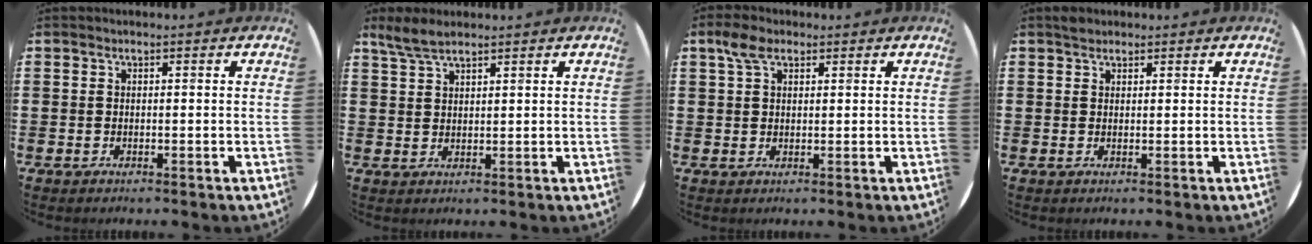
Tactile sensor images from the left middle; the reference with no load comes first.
{"total": 3.5, "force": [3.0, 0.8, 1.7], "torque": [-0.039, 0.001, 0.057]}
{"total": 3.3, "force": [2.1, 1.7, 1.9], "torque": [-0.035, 0.004, 0.035]}
{"total": 1.1, "force": [1.0, 0.5, 0.1], "torque": [0.005, 0.000, 0.018]}